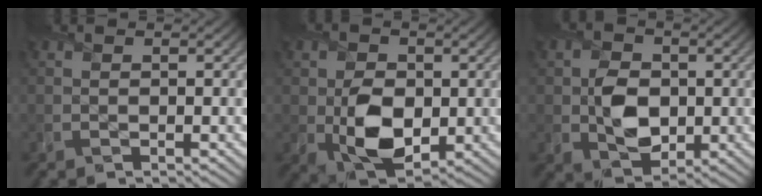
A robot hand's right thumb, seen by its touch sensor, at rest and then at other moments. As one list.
[{"total": 7.4, "force": [-0.9, 5.2, 5.2], "torque": [-0.106, -0.015, -0.017]}, {"total": 6.1, "force": [-0.4, 4.7, 3.9], "torque": [-0.077, -0.010, -0.007]}]